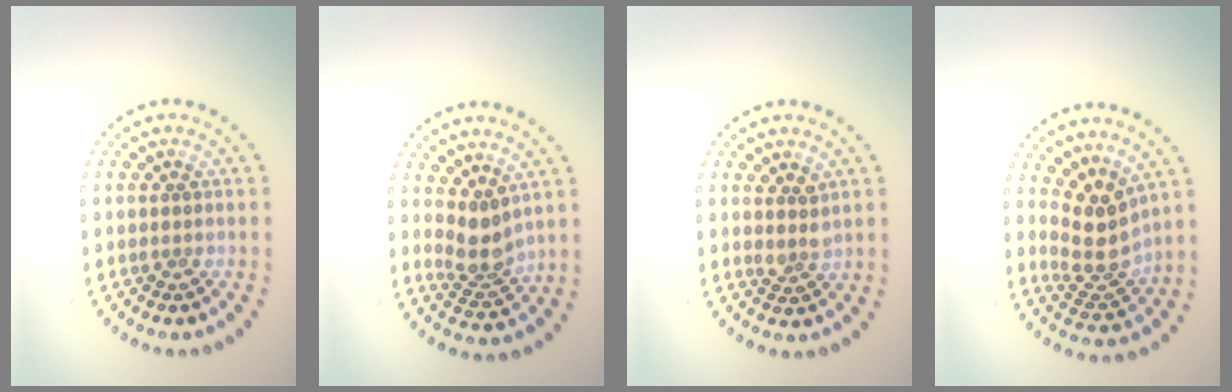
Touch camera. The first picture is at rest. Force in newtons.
{"total": 2.7, "press": 2.0, "slide": 1.8}
{"total": 1.6, "press": 1.3, "slide": 1.0}
{"total": 3.6, "press": 2.9, "slide": 2.0}